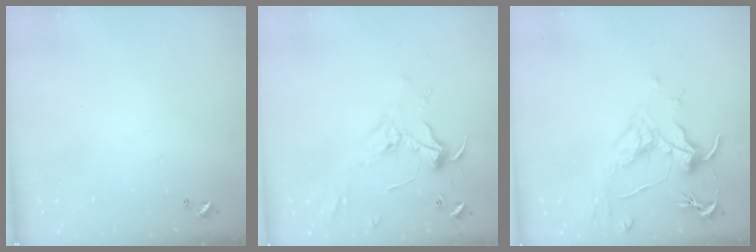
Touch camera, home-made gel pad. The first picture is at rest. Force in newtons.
{"total": 2.3, "press": 2.2, "slide": 0.7}
{"total": 1.7, "press": 1.5, "slide": 0.9}